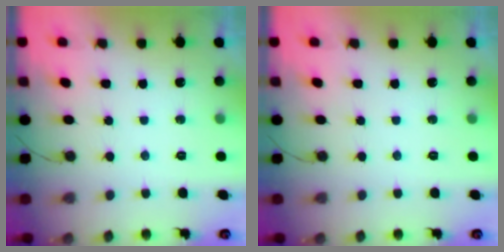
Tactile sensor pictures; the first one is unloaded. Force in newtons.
{"total": 0.0}